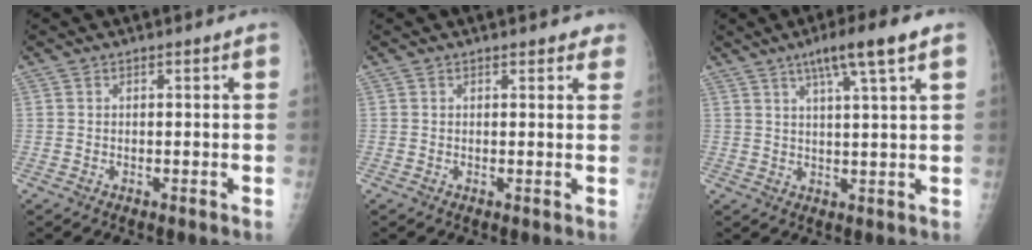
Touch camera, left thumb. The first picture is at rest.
{"total": 2.0, "force": [1.6, 1.0, 0.8], "torque": [0.012, -0.002, 0.011]}
{"total": 8.2, "force": [4.5, 0.2, 6.8], "torque": [-0.115, -0.007, 0.075]}